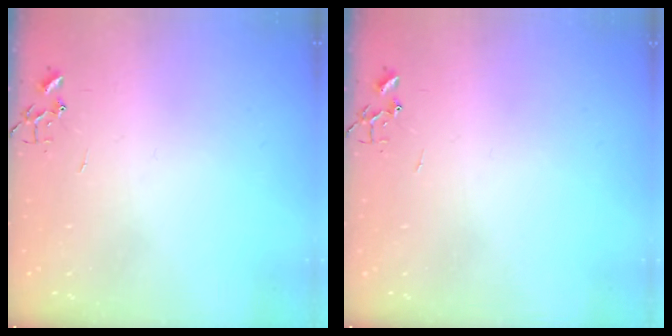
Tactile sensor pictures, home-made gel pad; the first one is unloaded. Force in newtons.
{"total": 0.0}